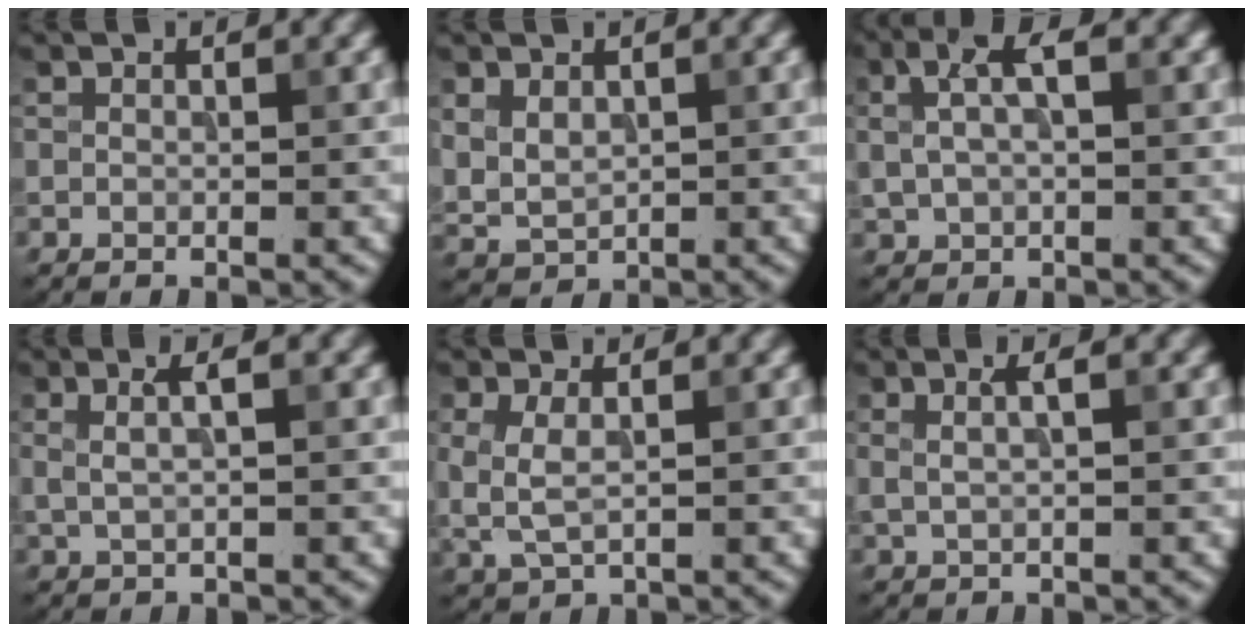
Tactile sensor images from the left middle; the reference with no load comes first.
{"total": 2.6, "force": [0.6, 1.9, 1.6], "torque": [-0.039, -0.003, 0.018]}
{"total": 3.6, "force": [1.0, 1.8, 2.9], "torque": [-0.063, 0.009, 0.019]}
{"total": 2.4, "force": [0.7, 0.7, 2.2], "torque": [-0.037, 0.004, 0.012]}
{"total": 2.9, "force": [0.1, 1.6, 2.5], "torque": [-0.063, -0.003, 0.003]}
{"total": 2.1, "force": [0.7, 0.6, 1.9], "torque": [-0.032, 0.003, 0.011]}